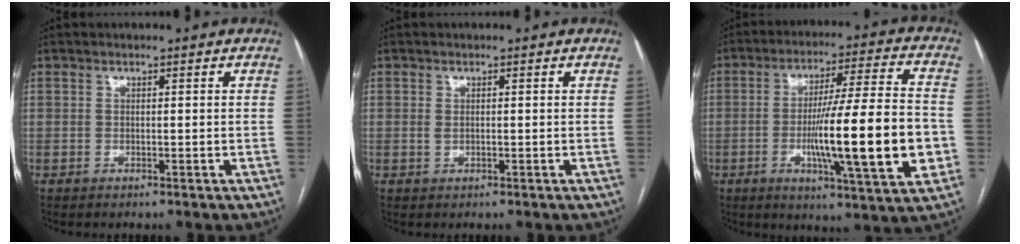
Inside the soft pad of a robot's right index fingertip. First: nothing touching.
{"total": 0.7, "force": [0.0, 0.4, 0.6], "torque": [-0.013, -0.001, 0.001]}
{"total": 19.1, "force": [-3.7, 0.9, 18.7], "torque": [-0.284, -0.005, -0.056]}